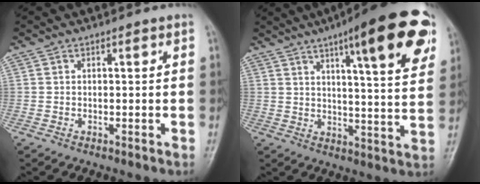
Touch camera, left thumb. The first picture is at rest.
{"total": 20.8, "force": [10.5, 4.4, 17.3], "torque": [-0.211, -0.024, 0.142]}